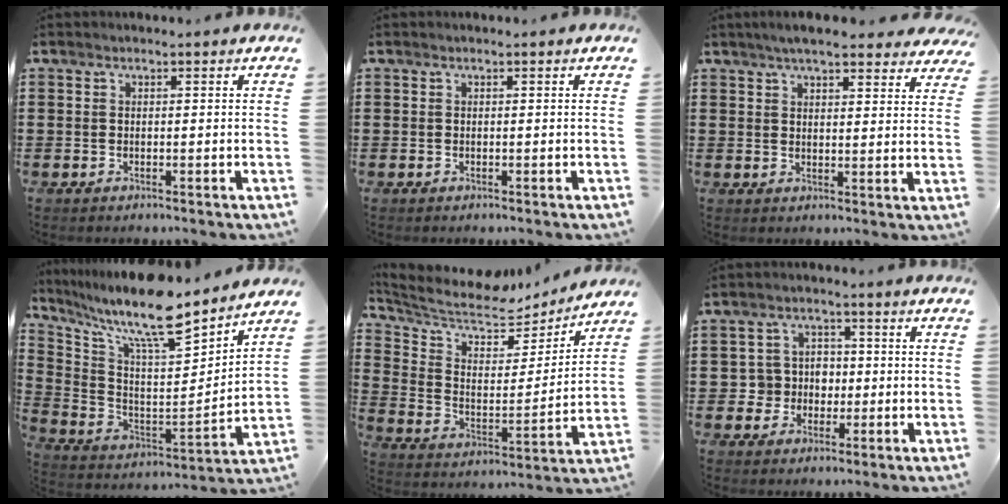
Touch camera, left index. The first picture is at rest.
{"total": 0.0}
{"total": 5.3, "force": [4.8, 0.9, 2.1], "torque": [-0.054, -0.006, 0.088]}
{"total": 11.7, "force": [9.9, 1.3, 6.2], "torque": [-0.149, -0.070, 0.164]}
{"total": 6.5, "force": [6.0, 1.8, 1.9], "torque": [-0.070, -0.045, 0.101]}
{"total": 4.5, "force": [-0.4, 4.3, 1.2], "torque": [-0.033, 0.009, -0.011]}